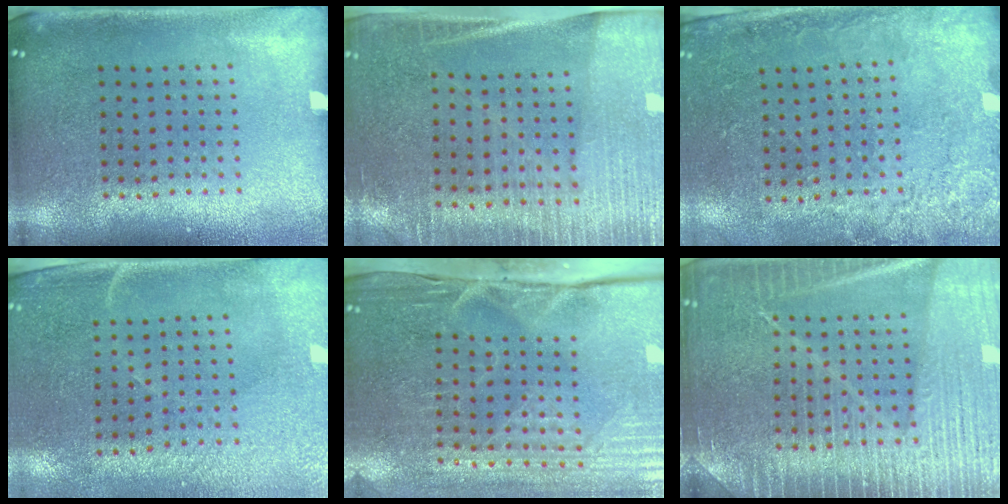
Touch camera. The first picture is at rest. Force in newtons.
{"total": 3.0, "press": 2.8, "slide": 1.2}
{"total": 2.7, "press": 2.2, "slide": 1.5}
{"total": 2.9, "press": 2.5, "slide": 1.5}
{"total": 4.8, "press": 4.3, "slide": 2.2}
{"total": 6.7, "press": 6.7, "slide": 1.0}